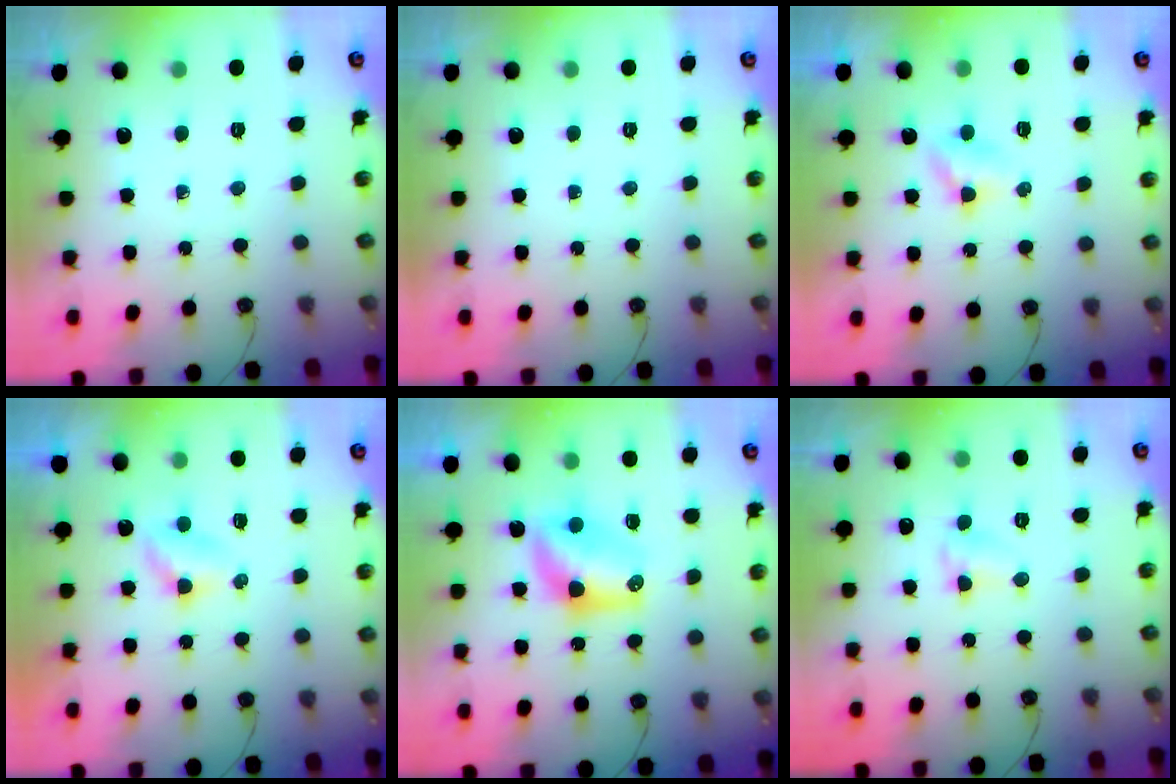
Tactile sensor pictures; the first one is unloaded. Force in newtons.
{"total": 0.0}
{"total": 3.0, "press": 3.0, "slide": 0.3}
{"total": 2.7, "press": 2.7, "slide": 0.4}
{"total": 9.7, "press": 8.8, "slide": 4.1}
{"total": 3.8, "press": 3.8, "slide": 0.5}